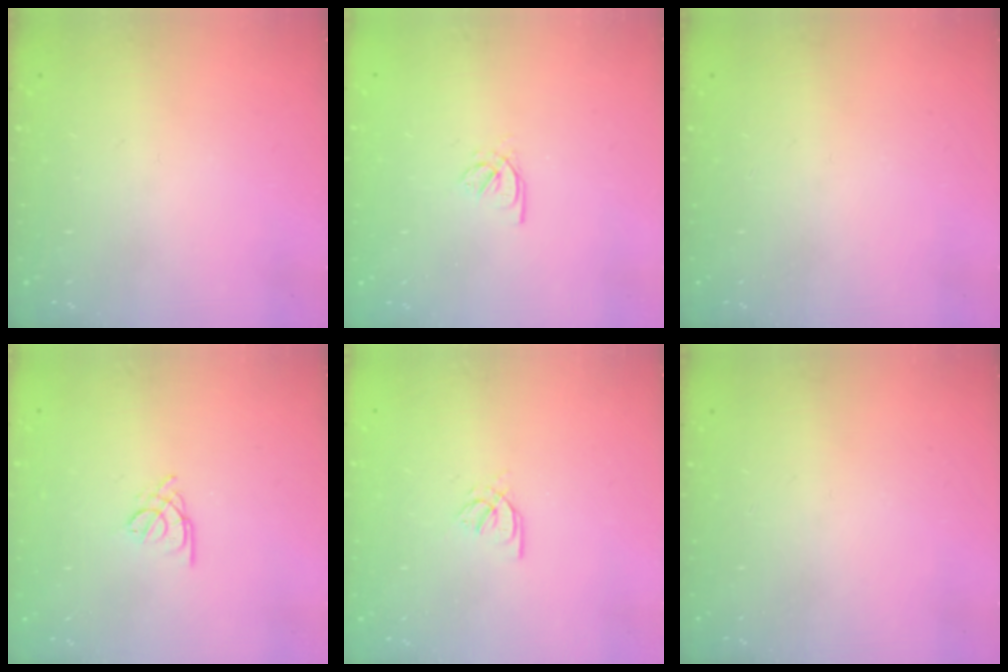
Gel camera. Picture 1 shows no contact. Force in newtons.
{"total": 2.0, "press": 2.0, "slide": 0.4}
{"total": 0.0}
{"total": 2.2, "press": 2.2, "slide": 0.5}
{"total": 3.6, "press": 3.6, "slide": 0.2}
{"total": 0.0}